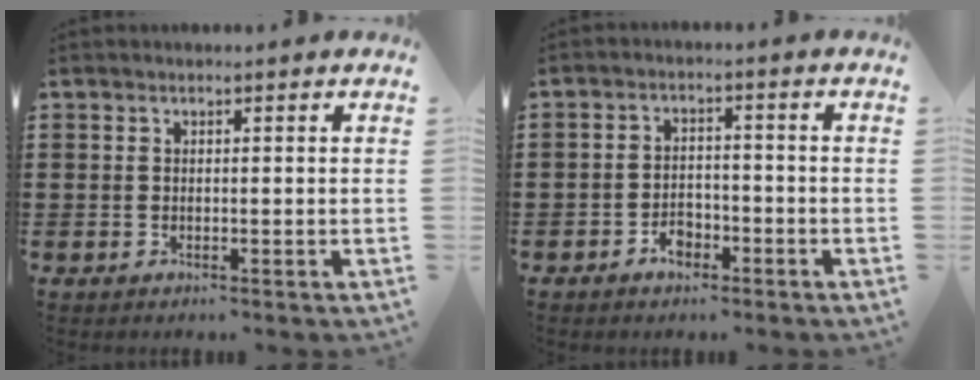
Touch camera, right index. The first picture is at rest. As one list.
[{"total": 3.2, "force": [-2.2, 1.9, 1.4], "torque": [-0.027, 0.005, -0.043]}]